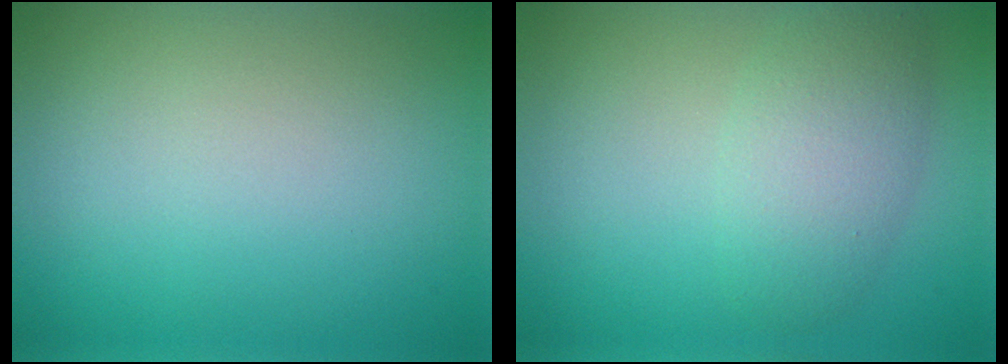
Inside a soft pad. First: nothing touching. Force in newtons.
{"total": 4.0, "press": 4.0, "slide": 0.1}